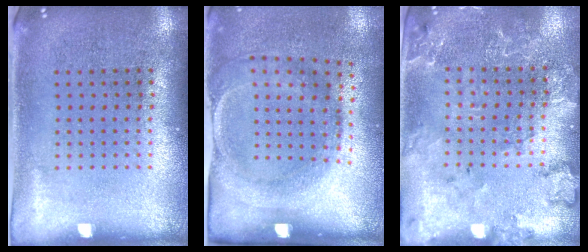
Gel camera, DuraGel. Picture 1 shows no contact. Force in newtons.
{"total": 1.9, "press": 1.2, "slide": 1.5}
{"total": 2.0, "press": 1.9, "slide": 0.4}